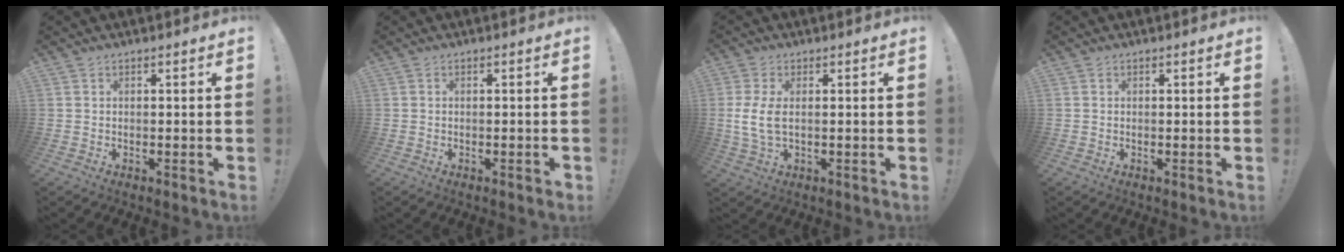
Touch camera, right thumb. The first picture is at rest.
{"total": 0.6, "force": [-0.3, 0.1, 0.5], "torque": [-0.007, 0.001, -0.006]}
{"total": 6.4, "force": [0.5, 2.7, 5.7], "torque": [-0.111, -0.010, 0.011]}
{"total": 0.0}